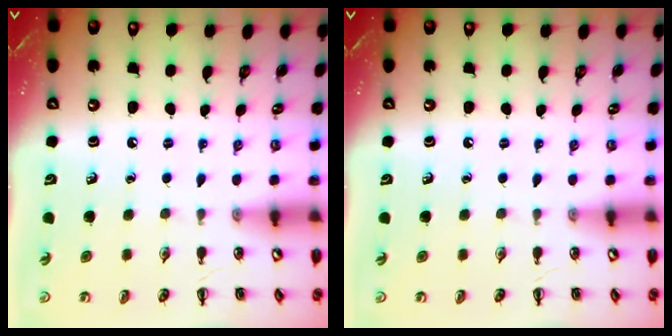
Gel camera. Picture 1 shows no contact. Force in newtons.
{"total": 0.0}